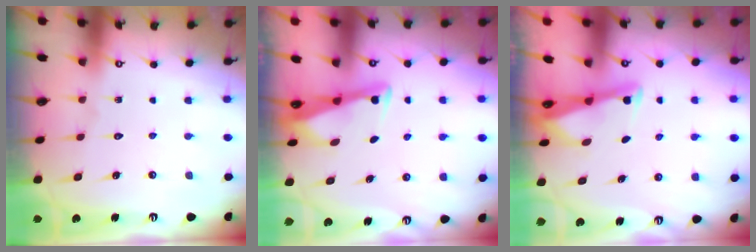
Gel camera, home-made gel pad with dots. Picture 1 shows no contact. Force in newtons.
{"total": 3.1, "press": 3.1, "slide": 0.5}
{"total": 2.5, "press": 2.5, "slide": 0.1}